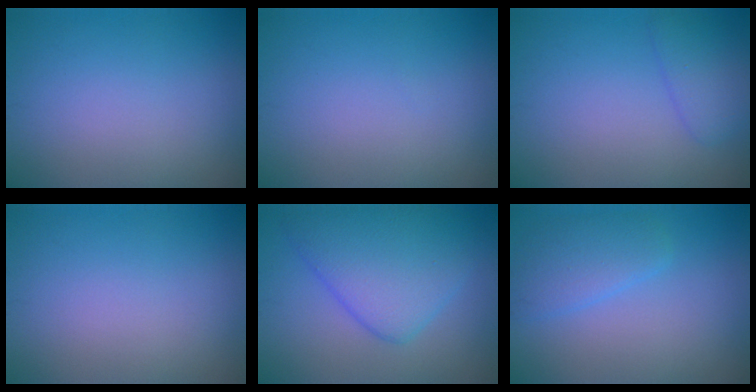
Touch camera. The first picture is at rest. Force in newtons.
{"total": 0.0}
{"total": 2.2, "press": 2.2, "slide": 0.1}
{"total": 0.0}
{"total": 6.7, "press": 6.7, "slide": 0.2}
{"total": 2.7, "press": 2.7, "slide": 0.1}